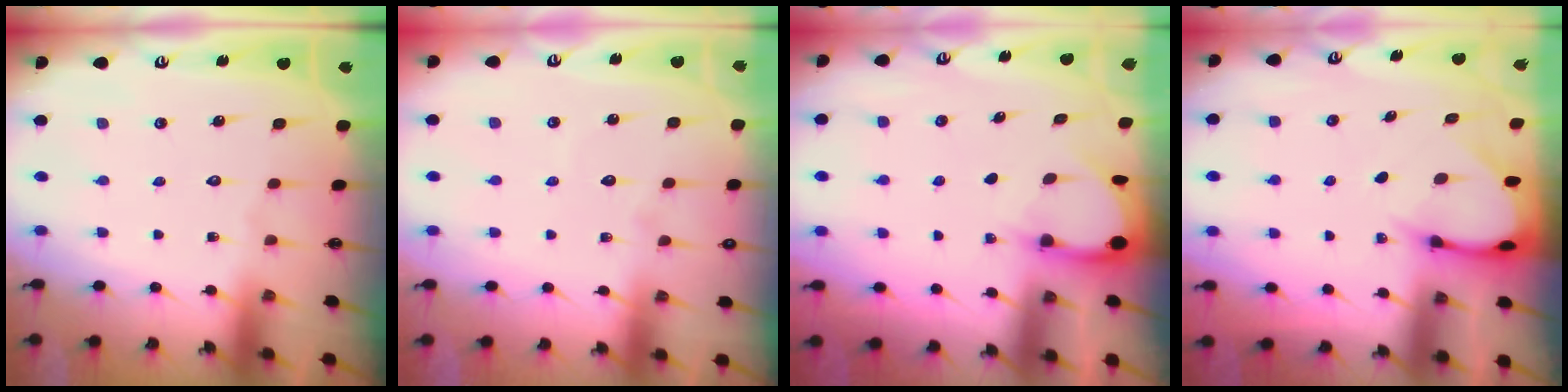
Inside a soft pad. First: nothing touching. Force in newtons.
{"total": 3.3, "press": 3.3, "slide": 0.3}
{"total": 4.0, "press": 4.0, "slide": 0.2}
{"total": 3.5, "press": 3.4, "slide": 0.2}